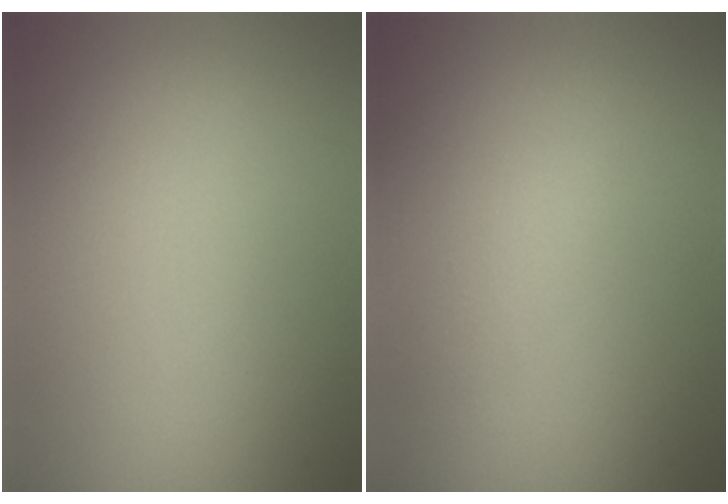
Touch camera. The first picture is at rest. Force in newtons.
{"total": 1.1, "press": 1.1, "slide": 0.0}